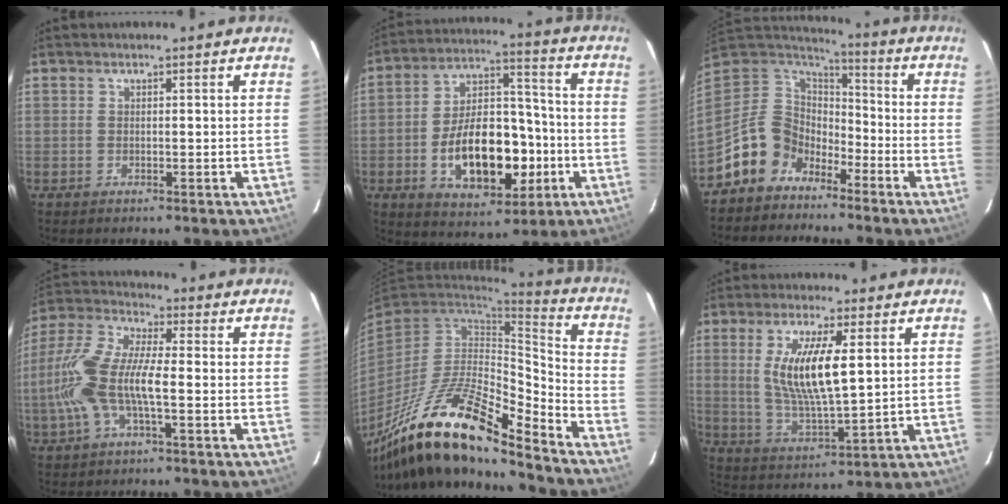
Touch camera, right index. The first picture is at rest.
{"total": 18.4, "force": [-5.1, 10.3, 14.3], "torque": [-0.259, 0.026, -0.064]}
{"total": 12.1, "force": [-8.2, 8.5, 3.0], "torque": [-0.082, 0.028, -0.151]}
{"total": 13.1, "force": [-2.6, 3.8, 12.3], "torque": [-0.270, 0.005, -0.052]}
{"total": 22.8, "force": [-16.3, 5.5, 15.0], "torque": [-0.278, -0.033, -0.295]}
{"total": 12.2, "force": [2.9, 2.8, 11.6], "torque": [-0.221, -0.008, 0.062]}